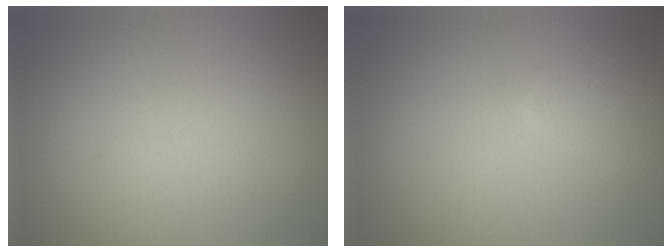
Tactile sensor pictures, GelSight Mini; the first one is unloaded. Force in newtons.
{"total": 2.3, "press": 2.3, "slide": 0.1}